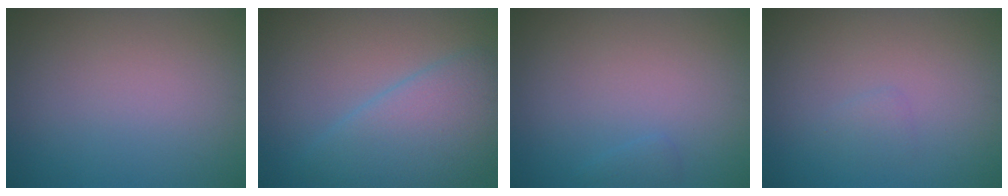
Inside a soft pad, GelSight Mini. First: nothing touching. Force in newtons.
{"total": 5.2, "press": 5.2, "slide": 0.1}
{"total": 0.7, "press": 0.7, "slide": 0.1}
{"total": 0.8, "press": 0.8, "slide": 0.0}